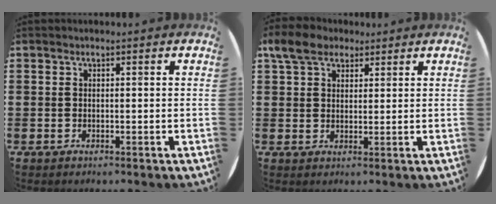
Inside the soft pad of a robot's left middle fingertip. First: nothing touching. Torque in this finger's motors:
{"motor_torque": [1.20, -0.87, 0.16, 0.04]}